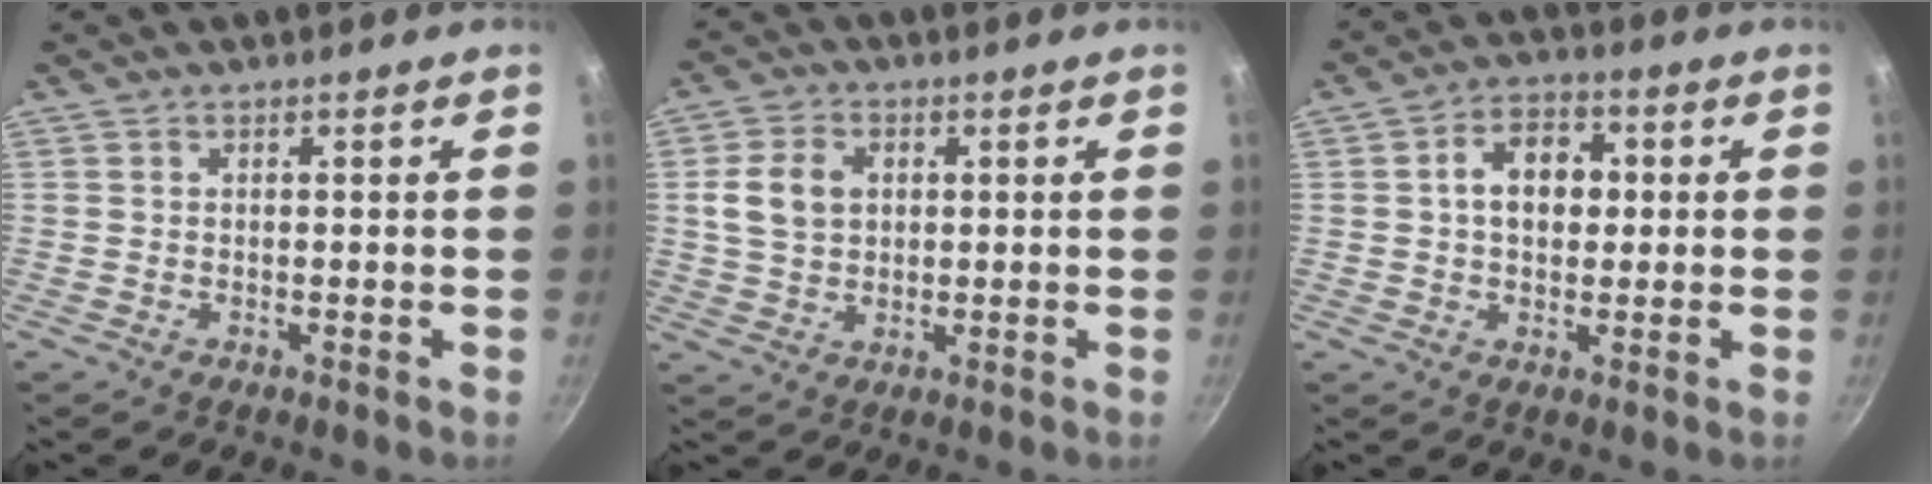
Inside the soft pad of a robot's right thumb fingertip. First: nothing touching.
{"total": 7.5, "force": [1.3, 5.6, 4.8], "torque": [-0.076, 0.007, 0.022]}
{"total": 8.3, "force": [0.9, 5.9, 5.7], "torque": [-0.058, 0.014, 0.004]}